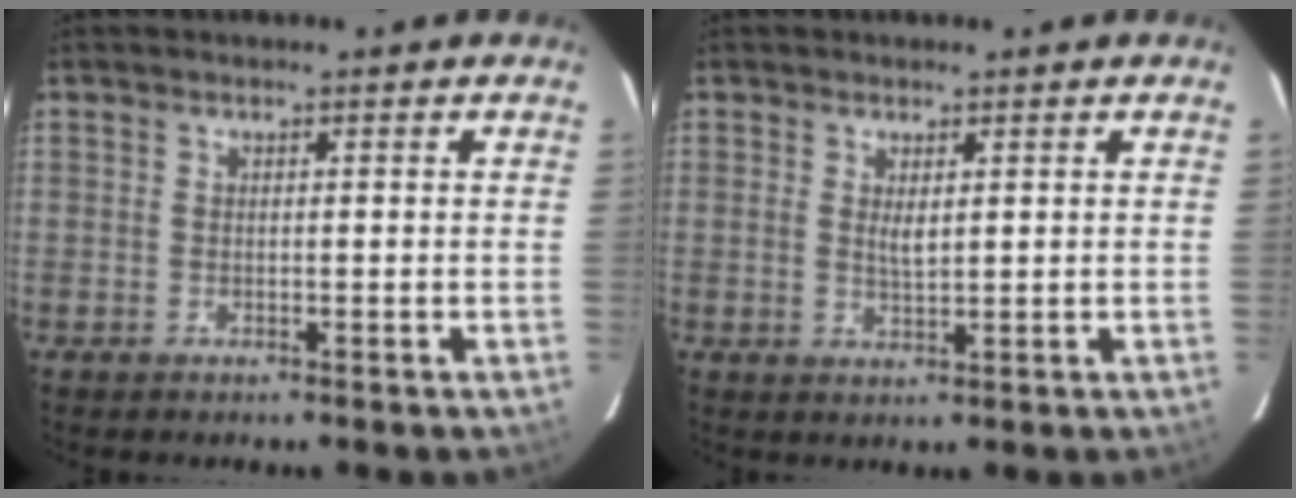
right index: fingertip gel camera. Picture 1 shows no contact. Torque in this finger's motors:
{"motor_torque": [-0.08, 0.09, -0.03, 0.03]}